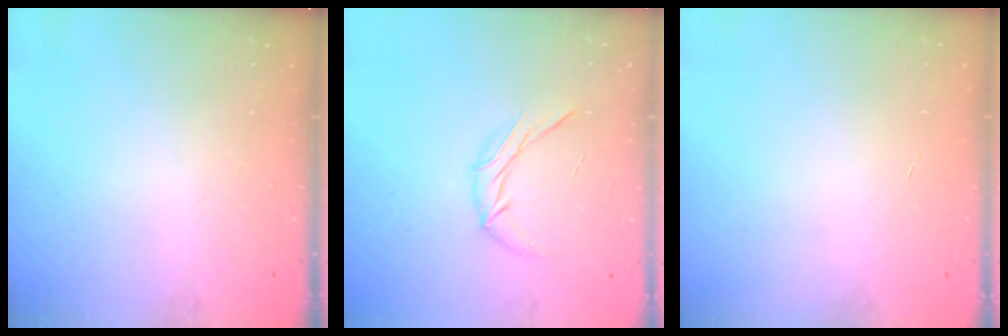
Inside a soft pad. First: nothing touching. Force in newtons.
{"total": 7.3, "press": 7.3, "slide": 0.5}
{"total": 0.0}